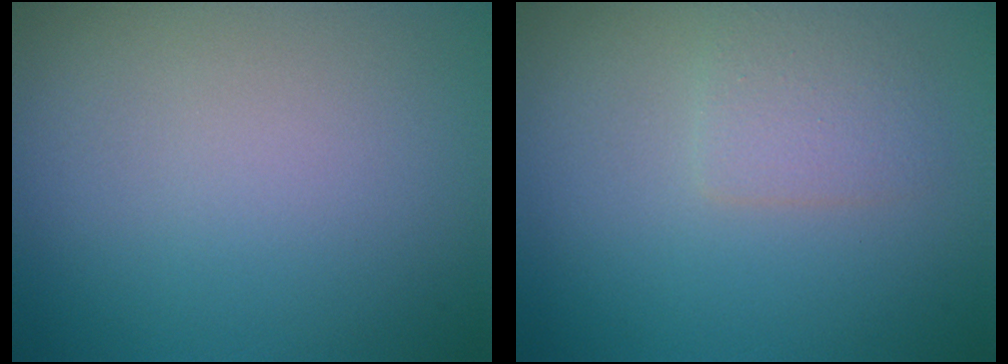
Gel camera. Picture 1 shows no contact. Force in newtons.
{"total": 1.9, "press": 1.9, "slide": 0.0}